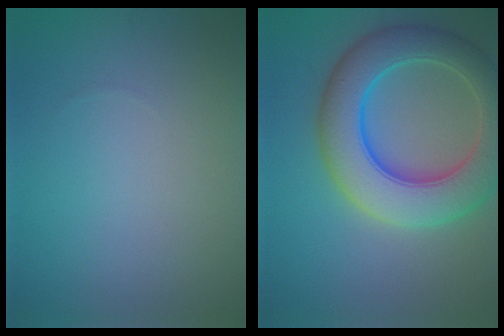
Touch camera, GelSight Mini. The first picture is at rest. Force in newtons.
{"total": 9.9, "press": 9.9, "slide": 0.5}